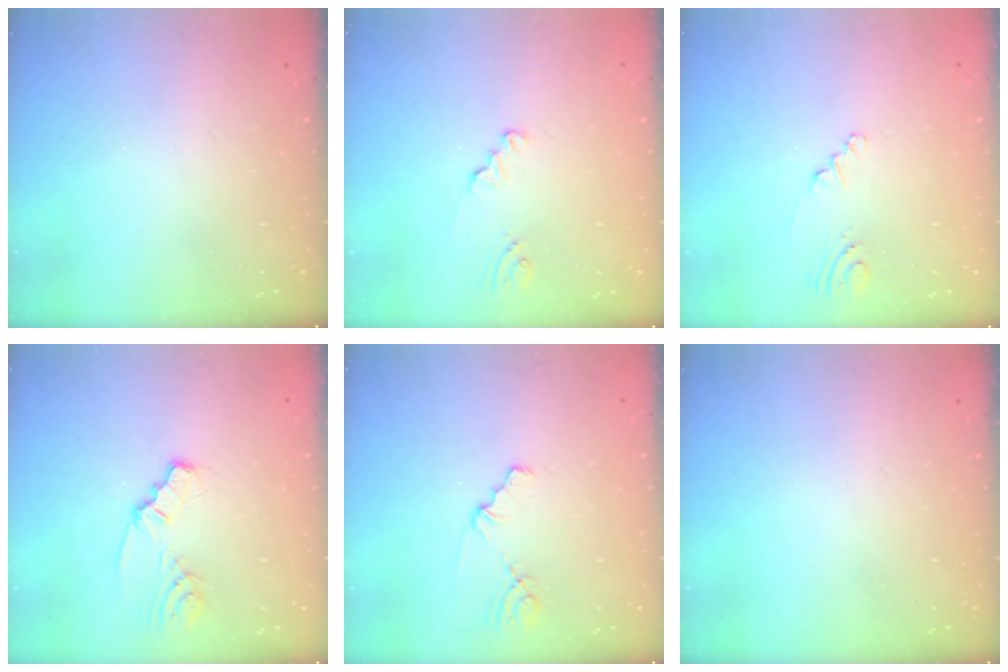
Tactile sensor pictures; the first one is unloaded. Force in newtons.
{"total": 1.5, "press": 1.5, "slide": 0.2}
{"total": 2.0, "press": 1.6, "slide": 1.2}
{"total": 3.4, "press": 3.4, "slide": 0.2}
{"total": 1.0, "press": 1.0, "slide": 0.2}
{"total": 0.0}